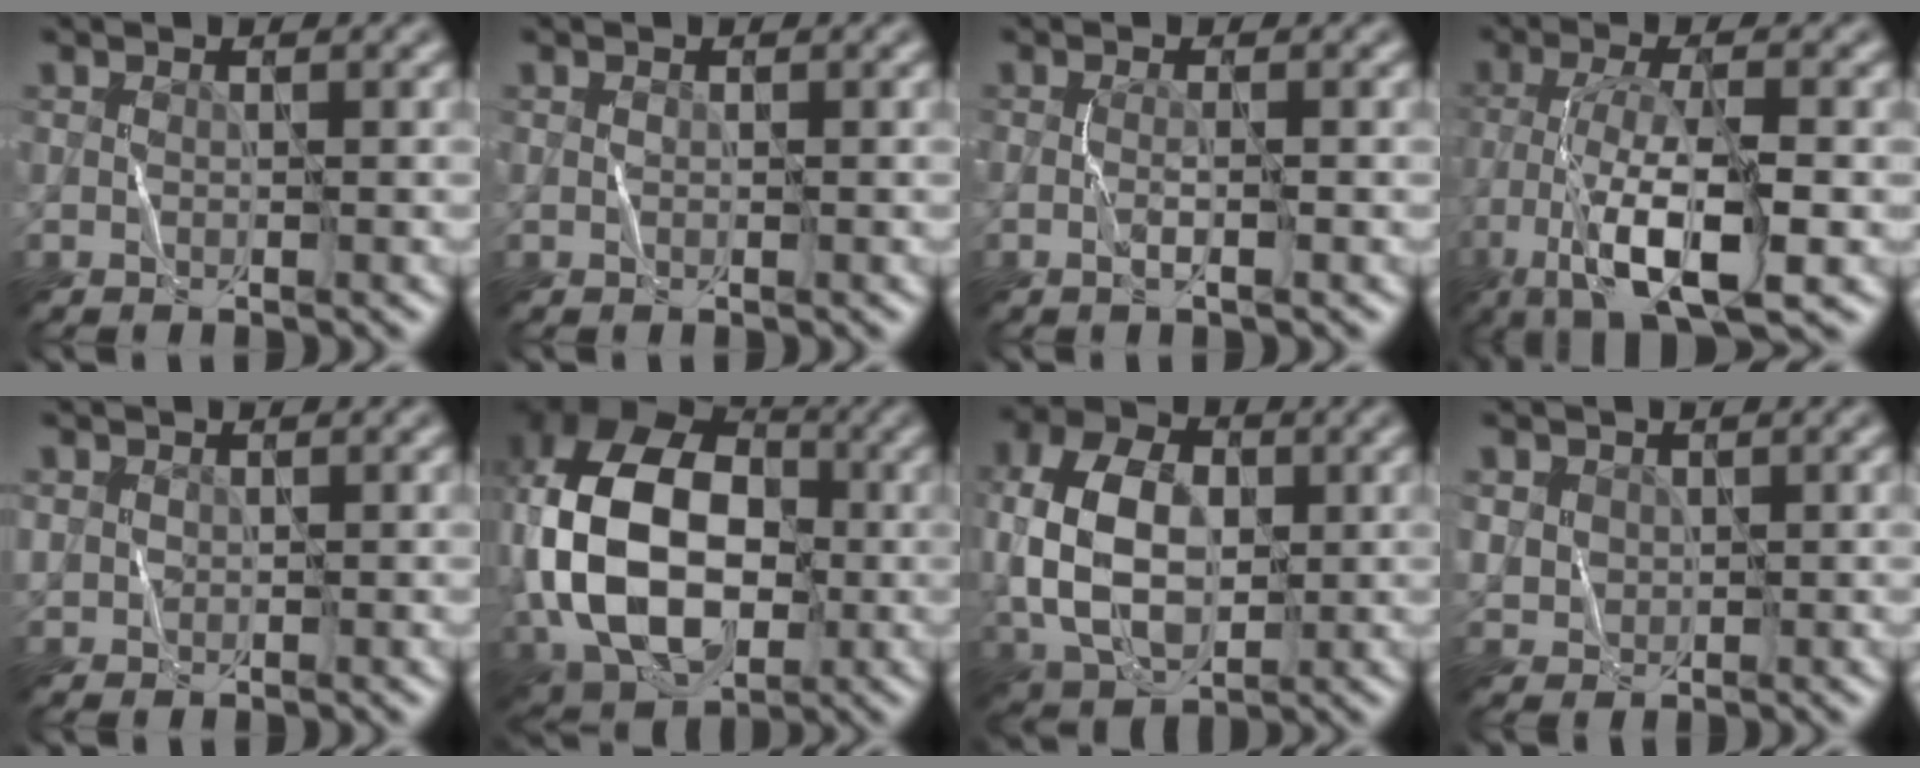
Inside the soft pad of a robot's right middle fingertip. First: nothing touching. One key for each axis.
{"total": 0.0}
{"total": 1.2, "fx": -0.4, "fy": 0.0, "fz": 1.1, "tx": -0.021, "ty": 0.000, "tz": -0.011}
{"total": 9.5, "fx": -4.5, "fy": 2.5, "fz": 7.9, "tx": -0.144, "ty": -0.001, "tz": -0.085}
{"total": 1.2, "fx": 0.4, "fy": 1.1, "fz": 0.3, "tx": -0.005, "ty": -0.002, "tz": 0.010}
{"total": 16.9, "fx": -0.5, "fy": 11.6, "fz": 12.3, "tx": -0.248, "ty": 0.007, "tz": -0.014}
{"total": 9.4, "fx": 0.2, "fy": 6.5, "fz": 6.8, "tx": -0.159, "ty": 0.004, "tz": 0.003}
{"total": 2.5, "fx": 0.9, "fy": 2.1, "fz": 0.9, "tx": -0.036, "ty": -0.001, "tz": 0.032}